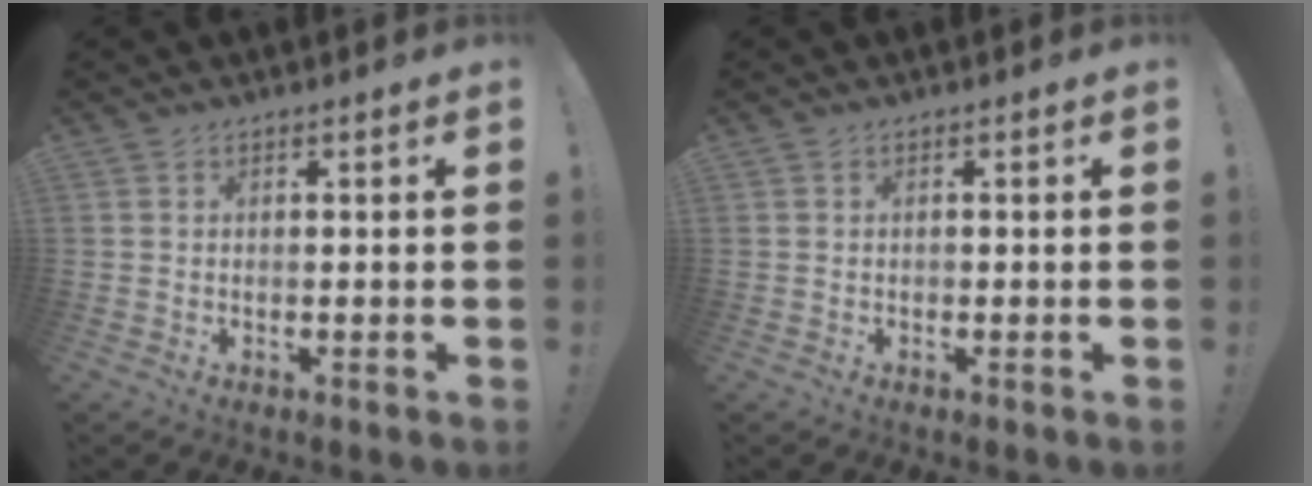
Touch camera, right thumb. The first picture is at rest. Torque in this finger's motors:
{"motor_torque": [0.01, -0.36, 0.20, -0.33, 0.00]}